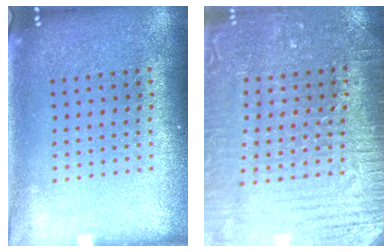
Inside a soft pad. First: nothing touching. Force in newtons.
{"total": 3.4, "press": 3.3, "slide": 0.7}